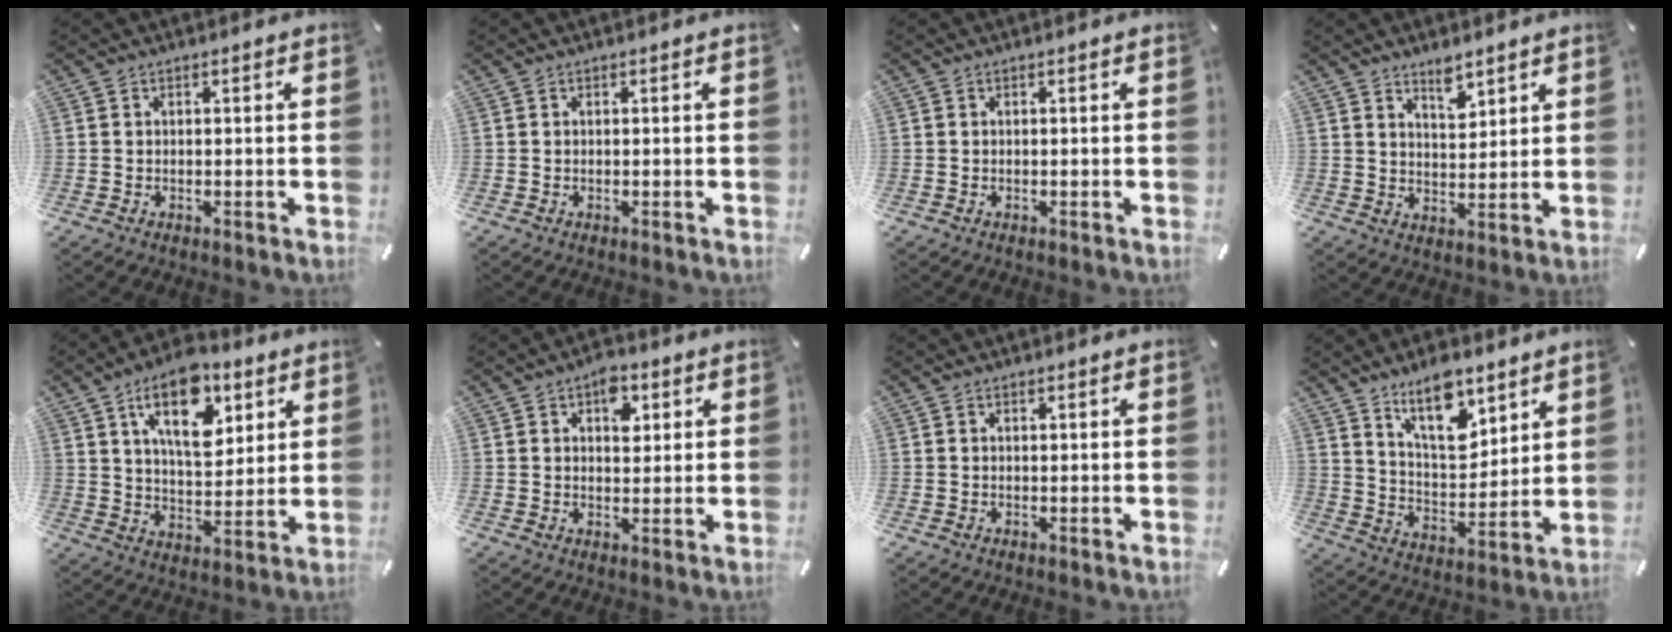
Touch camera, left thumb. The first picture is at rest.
{"total": 0.0}
{"total": 0.0}
{"total": 5.2, "force": [4.4, 2.2, 1.8], "torque": [-0.016, -0.031, 0.075]}
{"total": 15.9, "force": [8.2, 8.5, 10.7], "torque": [-0.163, -0.022, 0.141]}
{"total": 6.1, "force": [2.5, 3.9, 3.9], "torque": [-0.038, -0.008, 0.037]}
{"total": 0.0}
{"total": 13.9, "force": [9.7, 6.7, 7.4], "torque": [-0.118, -0.057, 0.175]}